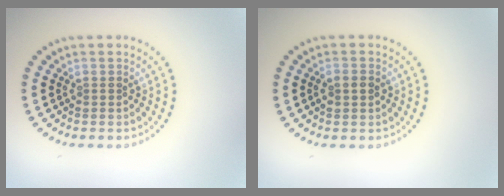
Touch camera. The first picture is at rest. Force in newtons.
{"total": 1.4, "press": 1.4, "slide": 0.1}